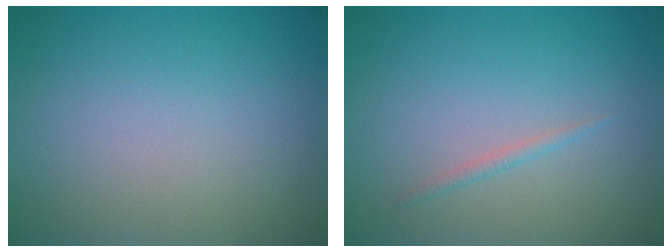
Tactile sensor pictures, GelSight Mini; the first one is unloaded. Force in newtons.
{"total": 0.7, "press": 0.7, "slide": 0.1}